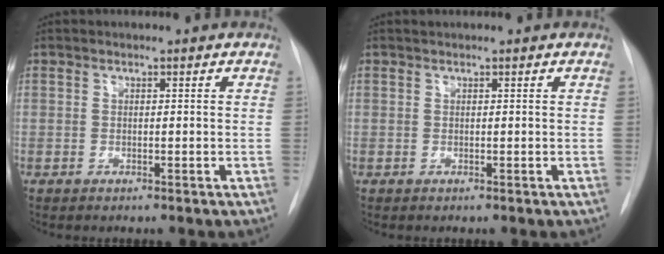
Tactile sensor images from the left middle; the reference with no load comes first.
{"total": 0.0}